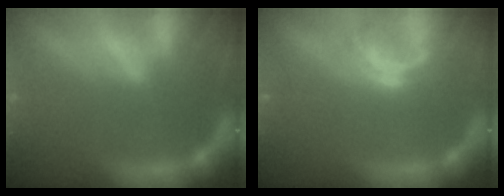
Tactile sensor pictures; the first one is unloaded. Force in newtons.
{"total": 2.0}